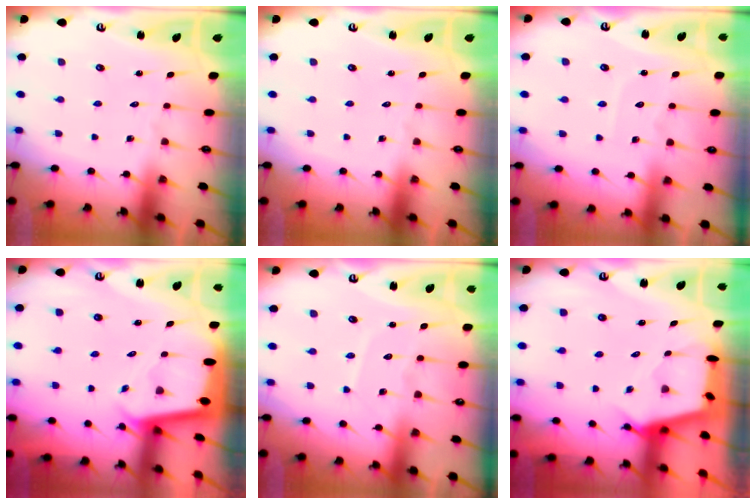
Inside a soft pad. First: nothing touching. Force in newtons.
{"total": 0.0}
{"total": 3.6, "press": 3.6, "slide": 0.4}
{"total": 1.7, "press": 1.7, "slide": 0.1}
{"total": 5.4, "press": 5.4, "slide": 0.6}
{"total": 2.6, "press": 2.6, "slide": 0.3}